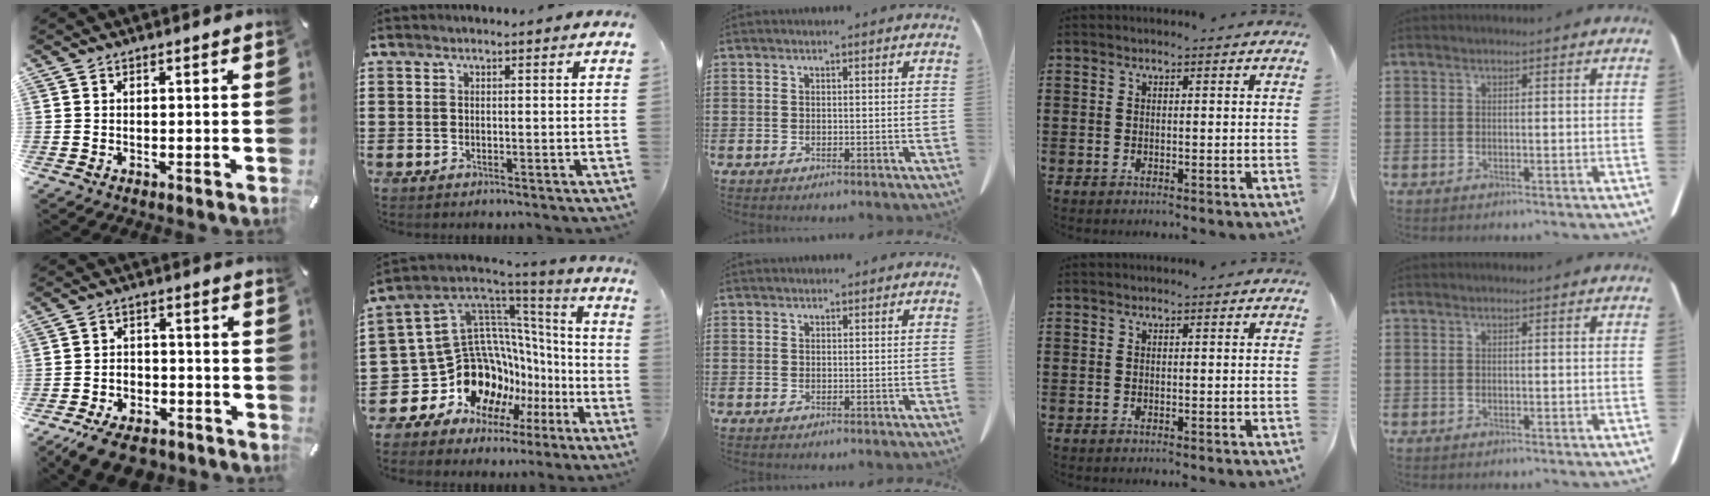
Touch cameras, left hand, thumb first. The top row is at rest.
{"thumb": {"total": 8.3, "force": [-6.6, 4.0, 3.0], "torque": [-0.041, 0.042, -0.119]}, "index": {"total": 15.6, "force": [-4.6, 13.0, 7.2], "torque": [-0.184, -0.042, -0.039]}, "middle": {"total": 2.6, "force": [1.2, 0.8, 2.2], "torque": [-0.047, 0.006, 0.019]}}